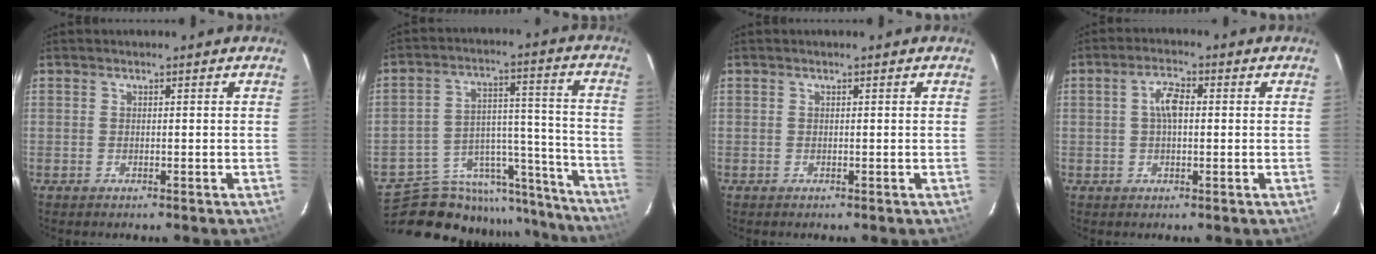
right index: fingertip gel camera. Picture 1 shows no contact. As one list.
[{"total": 24.5, "force": [-21.4, 9.9, 6.5], "torque": [-0.121, 0.054, -0.291]}, {"total": 0.0}, {"total": 4.2, "force": [0.4, 1.9, 3.7], "torque": [-0.072, 0.013, 0.007]}]